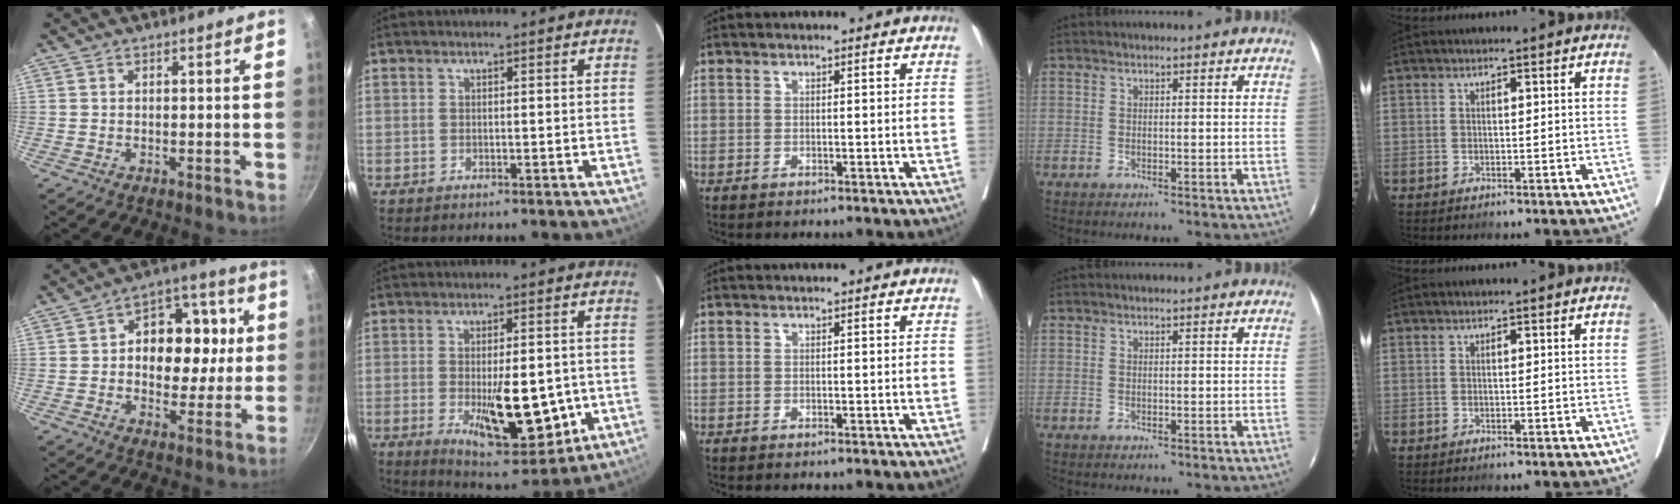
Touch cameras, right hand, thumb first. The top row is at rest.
{"thumb": {"total": 15.1, "force": [1.2, 10.2, 11.0], "torque": [-0.097, 0.028, 0.014]}, "index": {"total": 14.7, "force": [-3.2, 5.3, 13.3], "torque": [-0.203, -0.014, -0.033]}}